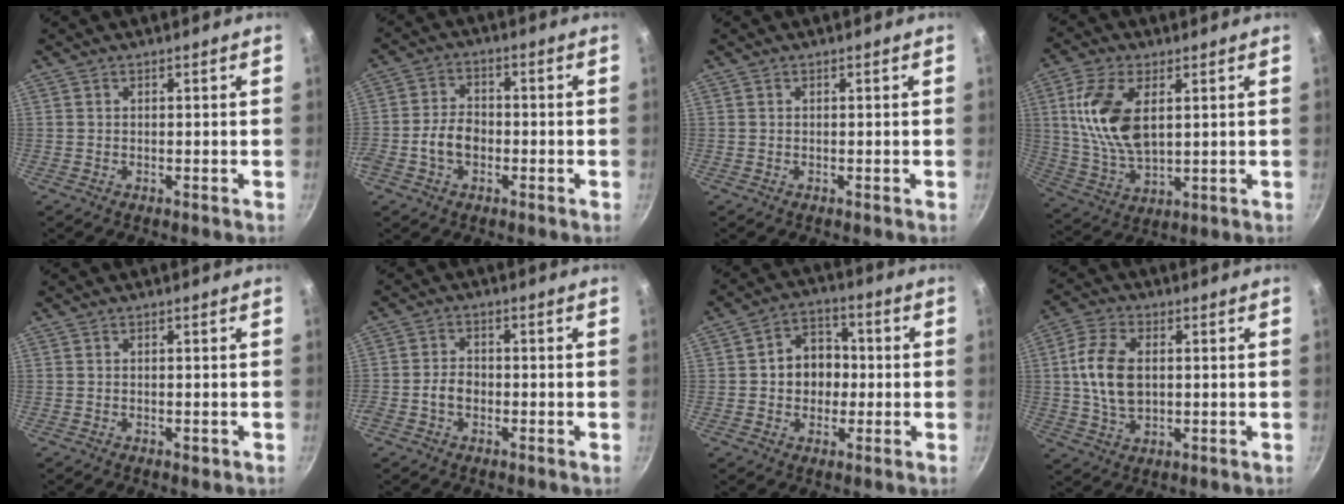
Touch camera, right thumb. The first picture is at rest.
{"total": 6.3, "force": [-1.9, 4.5, 4.0], "torque": [-0.061, 0.024, -0.041]}
{"total": 0.0}
{"total": 13.7, "force": [3.3, 7.3, 11.1], "torque": [-0.213, -0.015, 0.071]}
{"total": 0.9, "force": [-0.3, 0.5, 0.6], "torque": [-0.009, 0.000, -0.002]}
{"total": 3.7, "force": [-1.2, 2.8, 2.1], "torque": [-0.027, 0.017, -0.026]}
{"total": 9.2, "force": [-0.2, 7.6, 5.2], "torque": [-0.033, 0.016, -0.012]}
{"total": 10.3, "force": [1.0, 6.6, 7.9], "torque": [-0.145, 0.008, 0.019]}